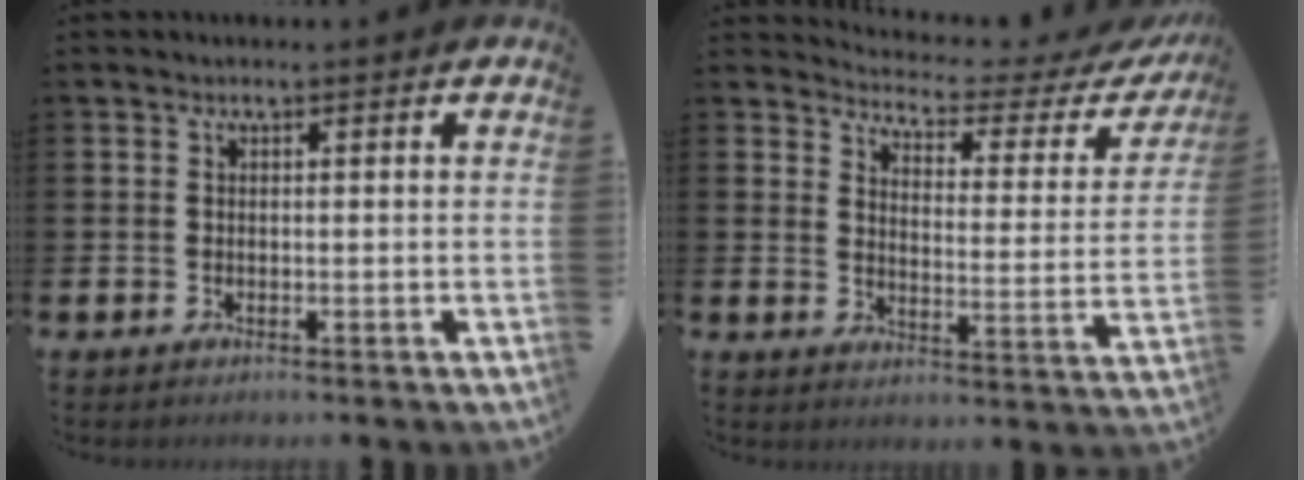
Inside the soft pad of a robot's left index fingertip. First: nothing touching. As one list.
[{"total": 3.2, "force": [2.9, 0.8, 1.0], "torque": [-0.045, -0.030, 0.040]}]